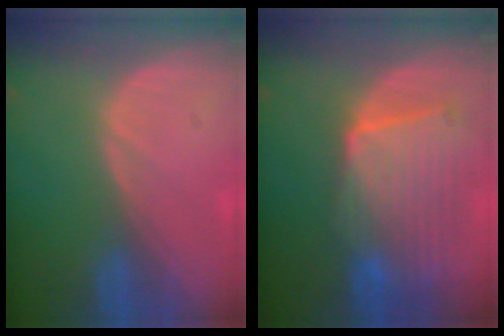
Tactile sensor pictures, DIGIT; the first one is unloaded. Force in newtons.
{"total": 10.1, "press": 9.0, "slide": 4.5}